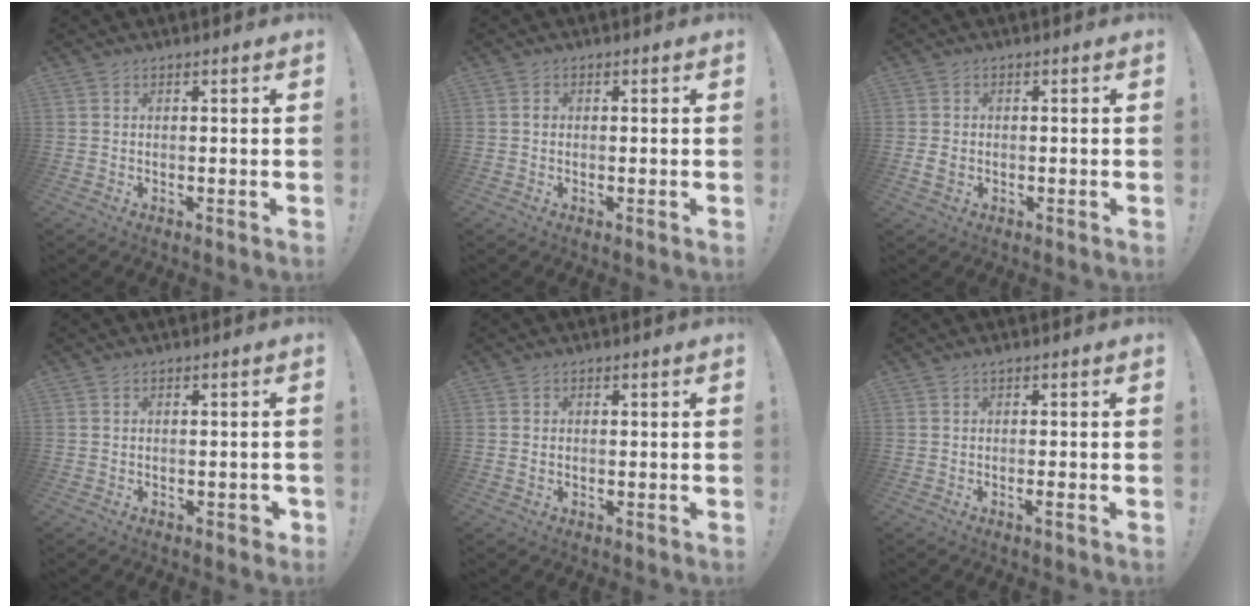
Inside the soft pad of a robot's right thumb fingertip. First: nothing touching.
{"total": 0.8, "force": [0.0, 0.7, 0.3], "torque": [-0.005, 0.003, -0.001]}
{"total": 2.8, "force": [-0.4, 2.1, 1.8], "torque": [-0.028, 0.000, -0.009]}
{"total": 2.1, "force": [-1.0, 1.1, 1.4], "torque": [-0.022, 0.008, -0.015]}
{"total": 0.9, "force": [0.2, 0.8, 0.4], "torque": [0.000, 0.000, 0.002]}
{"total": 2.2, "force": [-0.5, -0.2, 2.2], "torque": [-0.035, -0.004, -0.009]}